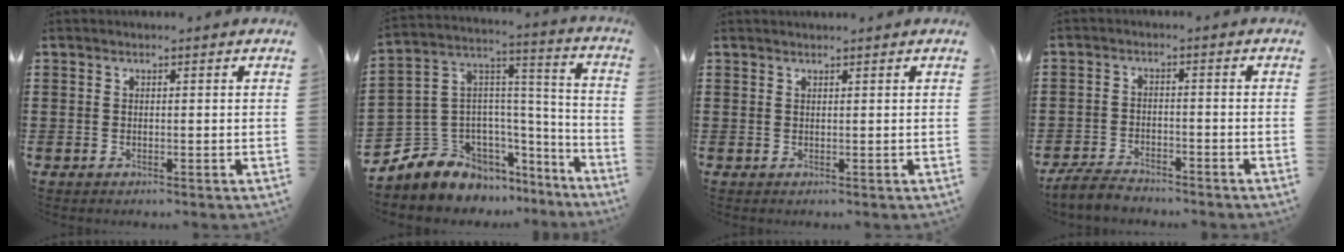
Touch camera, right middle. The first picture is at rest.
{"total": 8.0, "force": [-5.7, 5.7, -0.4], "torque": [-0.042, -0.024, -0.113]}
{"total": 0.6, "force": [0.6, 0.0, 0.0], "torque": [-0.001, -0.002, 0.011]}
{"total": 3.9, "force": [-3.7, 1.0, 0.8], "torque": [-0.031, 0.000, -0.081]}